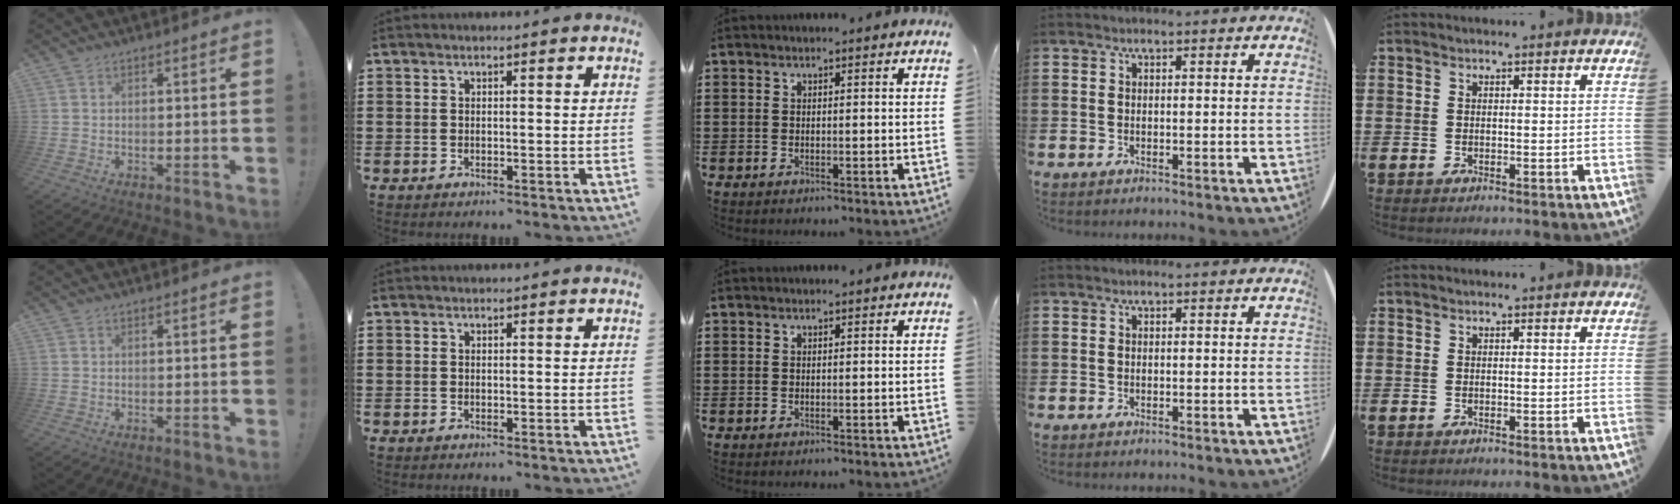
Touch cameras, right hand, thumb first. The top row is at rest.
{}